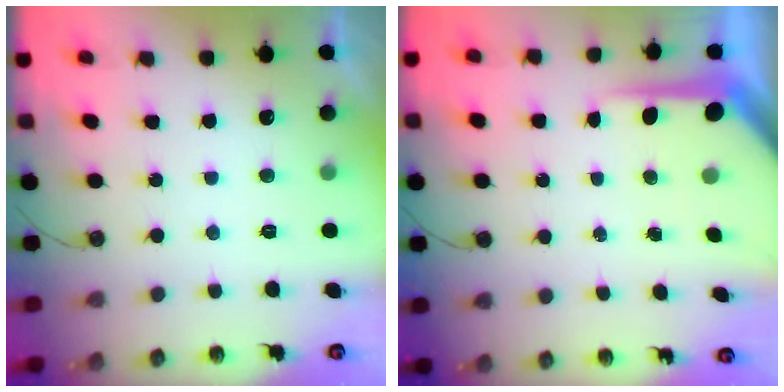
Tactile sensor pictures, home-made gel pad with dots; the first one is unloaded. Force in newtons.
{"total": 7.8, "press": 7.7, "slide": 0.8}